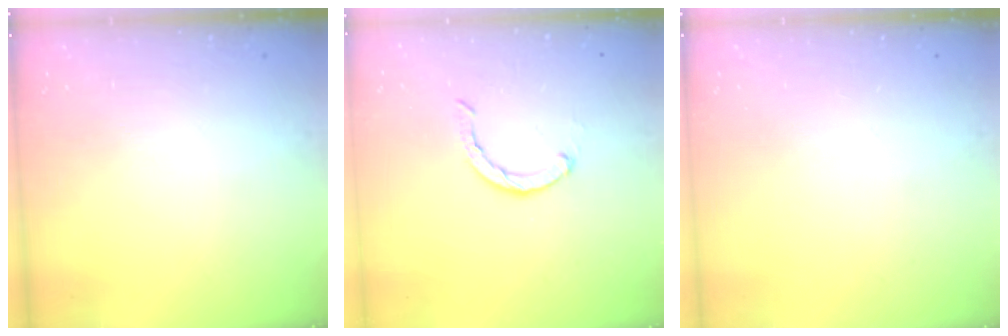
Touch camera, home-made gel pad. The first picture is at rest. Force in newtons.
{"total": 3.1, "press": 3.0, "slide": 0.5}
{"total": 0.0}